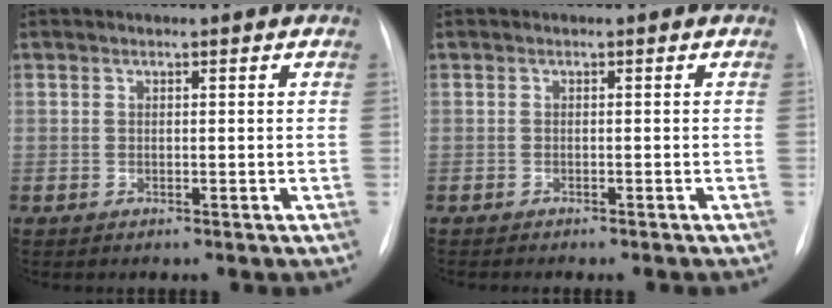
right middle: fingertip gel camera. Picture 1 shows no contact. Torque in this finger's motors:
{"motor_torque": [0.07, -0.03, 0.00, 0.00]}